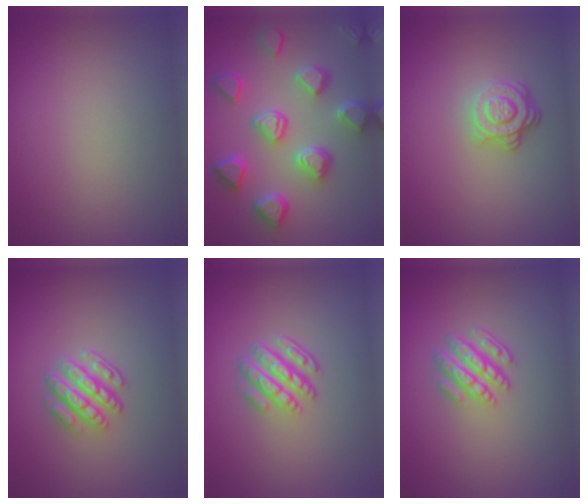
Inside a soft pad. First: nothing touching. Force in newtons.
{"total": 6.5, "press": 6.0, "slide": 2.4}
{"total": 3.5, "press": 2.8, "slide": 2.2}
{"total": 4.0, "press": 3.3, "slide": 2.3}
{"total": 4.6, "press": 3.2, "slide": 3.3}
{"total": 4.2, "press": 3.1, "slide": 2.9}